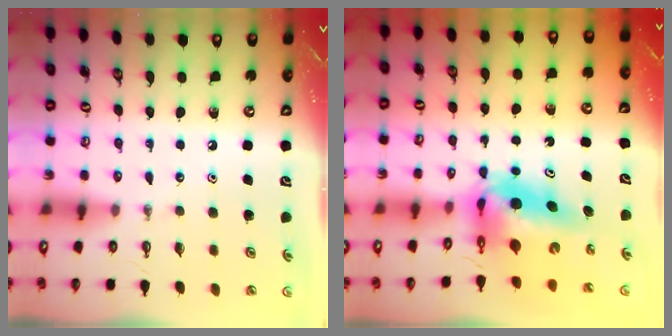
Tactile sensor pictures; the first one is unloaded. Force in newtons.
{"total": 9.4, "press": 9.4, "slide": 0.9}